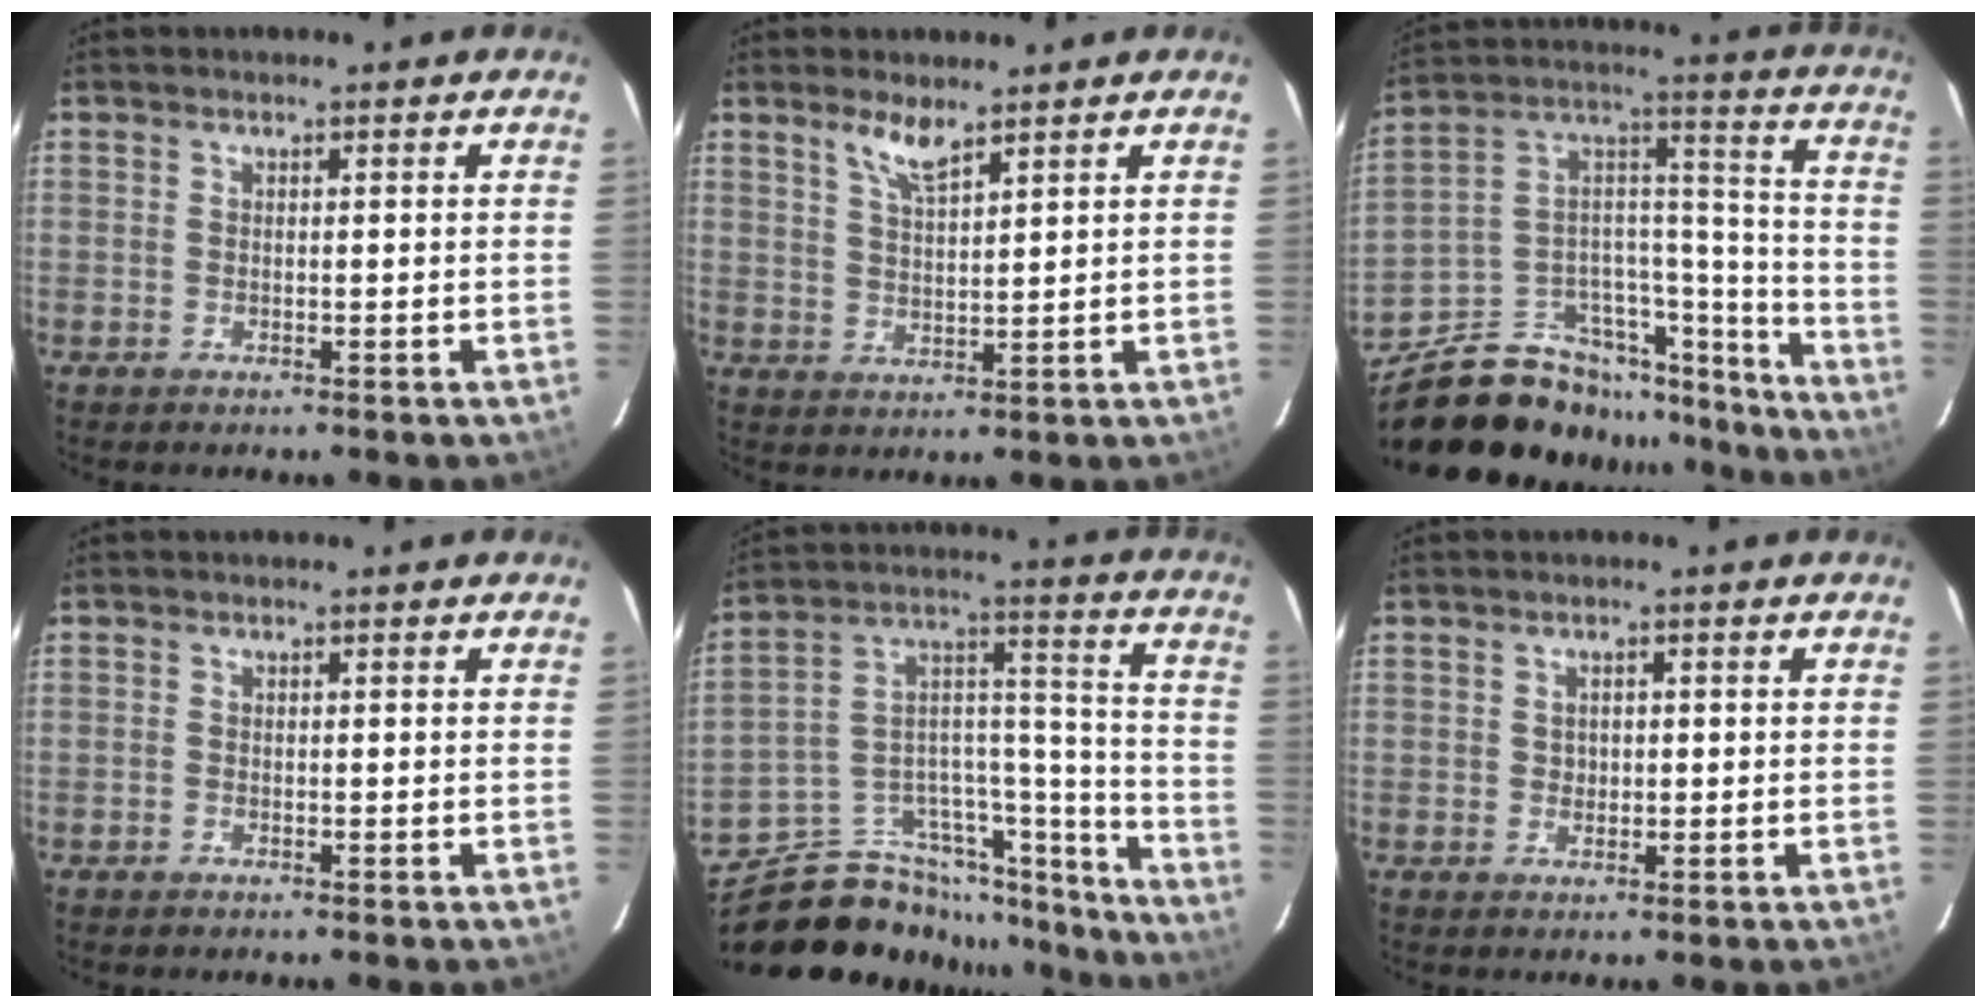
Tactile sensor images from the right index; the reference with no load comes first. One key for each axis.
{"total": 4.4, "fx": 3.4, "fy": 0.7, "fz": 2.7, "tx": -0.054, "ty": -0.001, "tz": 0.067}
{"total": 28.8, "fx": -21.7, "fy": 14.2, "fz": 12.6, "tx": -0.230, "ty": 0.075, "tz": -0.312}
{"total": 0.0}
{"total": 24.5, "fx": -19.4, "fy": 12.0, "fz": 8.9, "tx": -0.150, "ty": 0.087, "tz": -0.273}
{"total": 1.5, "fx": 0.0, "fy": 1.4, "fz": 0.5, "tx": -0.006, "ty": 0.004, "tz": 0.000}